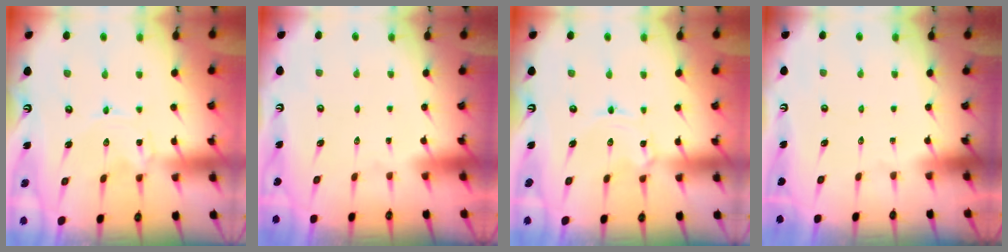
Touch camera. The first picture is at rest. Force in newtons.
{"total": 1.6, "press": 1.6, "slide": 0.1}
{"total": 1.8, "press": 1.8, "slide": 0.3}
{"total": 0.0}